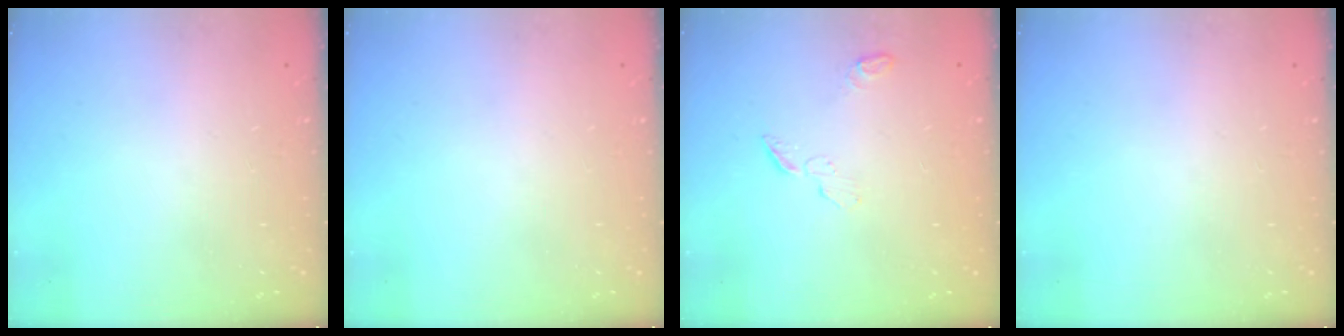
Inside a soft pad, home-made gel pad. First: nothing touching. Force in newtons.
{"total": 0.0}
{"total": 4.4, "press": 4.4, "slide": 0.5}
{"total": 0.0}